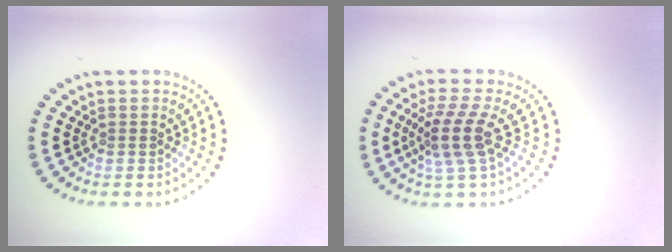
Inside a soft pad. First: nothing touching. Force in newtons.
{"total": 3.6, "press": 2.7, "slide": 2.5}